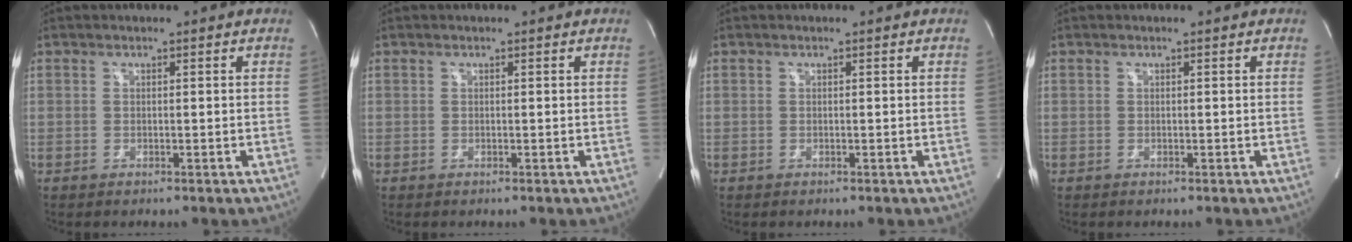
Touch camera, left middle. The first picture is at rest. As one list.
[{"total": 0.0}, {"total": 0.0}, {"total": 0.0}]